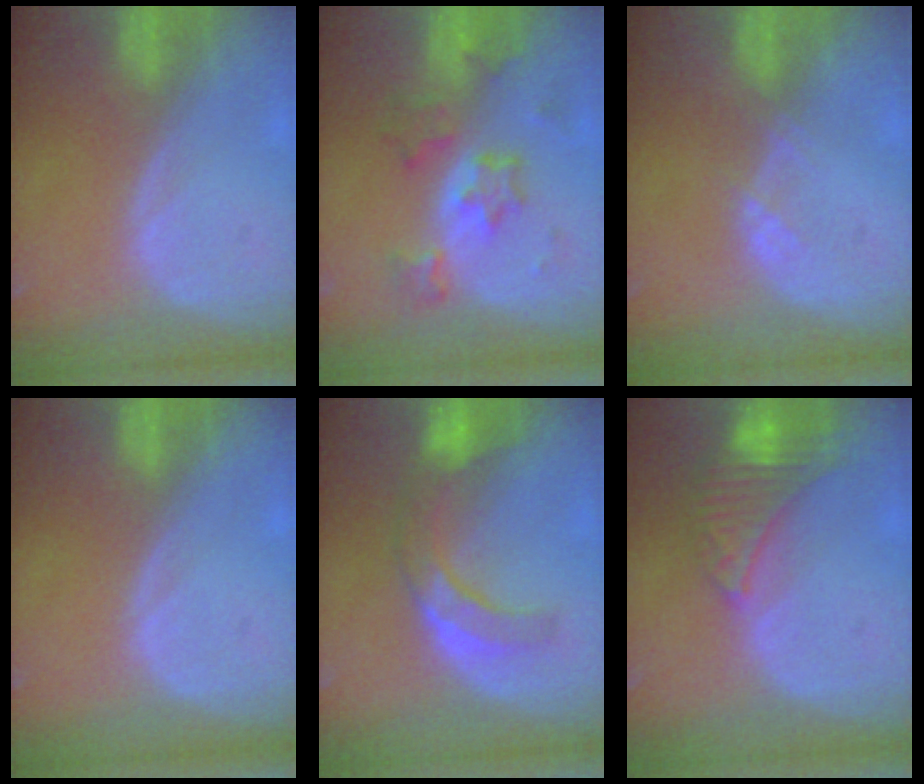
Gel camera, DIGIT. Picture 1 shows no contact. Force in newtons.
{"total": 6.5, "press": 6.4, "slide": 0.7}
{"total": 1.5, "press": 1.3, "slide": 0.8}
{"total": 0.0}
{"total": 7.5, "press": 7.1, "slide": 2.3}
{"total": 8.3, "press": 7.2, "slide": 4.0}